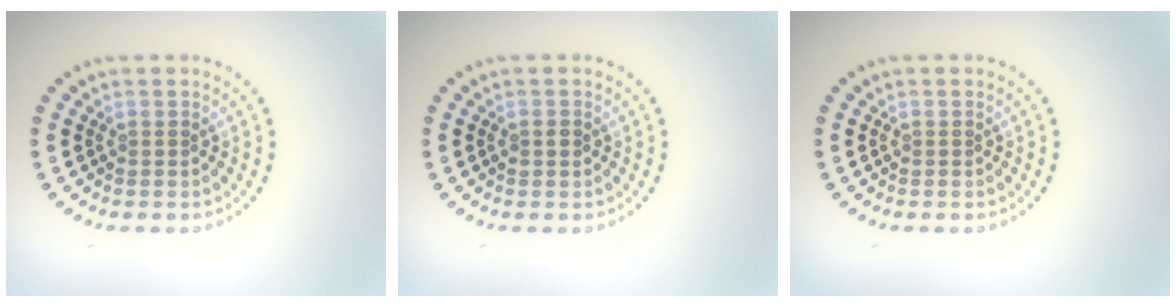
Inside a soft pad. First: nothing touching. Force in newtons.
{"total": 1.1, "press": 1.0, "slide": 0.3}
{"total": 0.0}